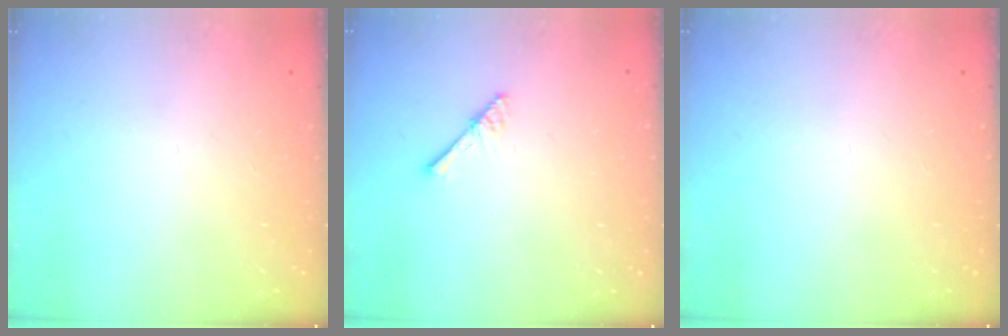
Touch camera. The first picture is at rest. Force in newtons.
{"total": 3.0, "press": 3.0, "slide": 0.3}
{"total": 0.0}